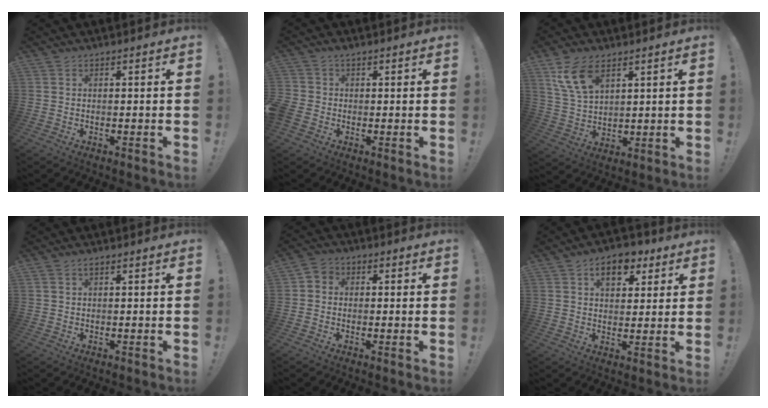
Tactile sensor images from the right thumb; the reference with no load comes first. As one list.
[{"total": 3.9, "force": [-0.6, 3.3, 1.9], "torque": [-0.048, 0.007, -0.009]}, {"total": 11.1, "force": [6.5, 6.0, 6.7], "torque": [-0.132, -0.020, 0.126]}, {"total": 0.9, "force": [0.4, 0.6, 0.5], "torque": [-0.013, 0.004, 0.008]}, {"total": 3.5, "force": [-1.6, 2.7, 1.5], "torque": [-0.023, 0.016, -0.027]}, {"total": 8.4, "force": [3.9, 5.6, 4.9], "torque": [-0.064, -0.004, 0.070]}]